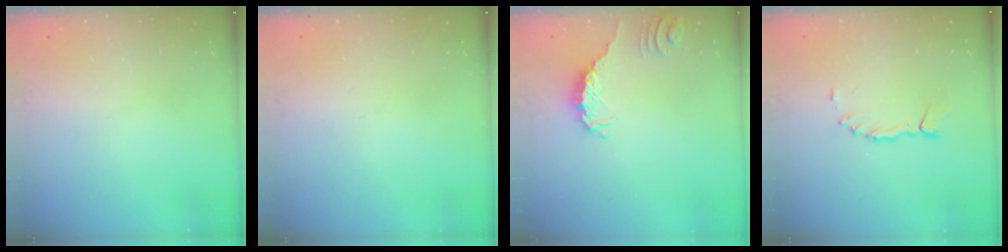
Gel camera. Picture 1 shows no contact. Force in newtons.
{"total": 0.0}
{"total": 0.6, "press": 0.6, "slide": 0.2}
{"total": 1.5, "press": 1.5, "slide": 0.3}